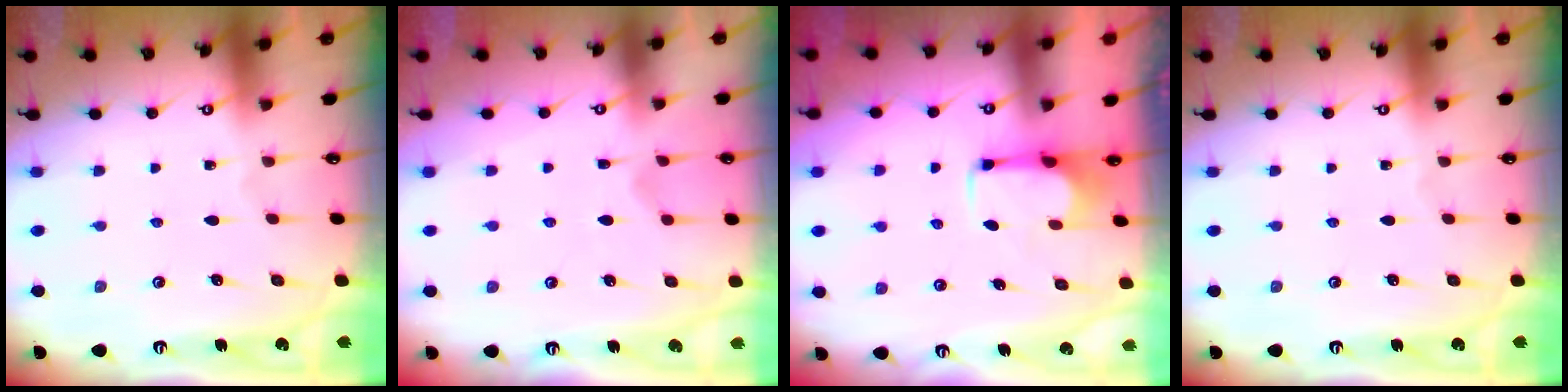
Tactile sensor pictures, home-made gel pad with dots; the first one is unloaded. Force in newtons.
{"total": 2.9, "press": 2.6, "slide": 1.3}
{"total": 2.8, "press": 2.7, "slide": 0.9}
{"total": 0.0}